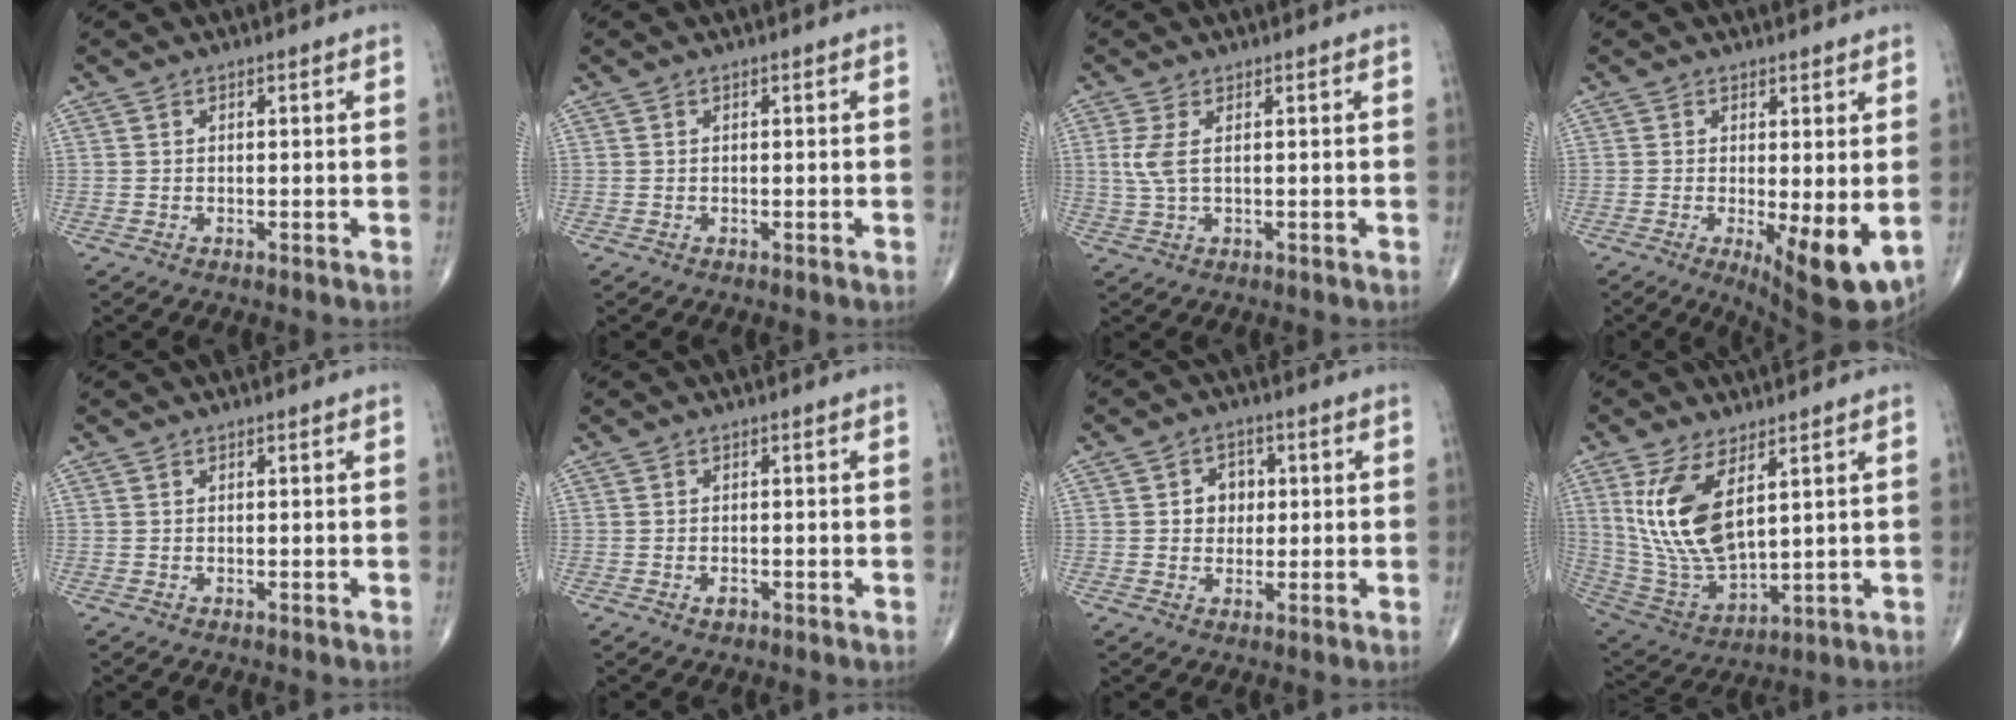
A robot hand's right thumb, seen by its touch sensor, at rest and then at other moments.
{"total": 0.0}
{"total": 3.5, "force": [0.7, 1.1, 3.2], "torque": [-0.091, 0.002, 0.019]}
{"total": 9.7, "force": [-1.5, 3.1, 9.0], "torque": [-0.123, -0.025, -0.015]}
{"total": 0.0}
{"total": 1.3, "force": [-0.7, 0.7, 0.8], "torque": [-0.010, 0.002, -0.011]}
{"total": 4.7, "force": [0.6, 3.9, 2.5], "torque": [-0.006, 0.004, 0.005]}
{"total": 15.2, "force": [5.4, 7.0, 12.4], "torque": [-0.241, -0.029, 0.125]}